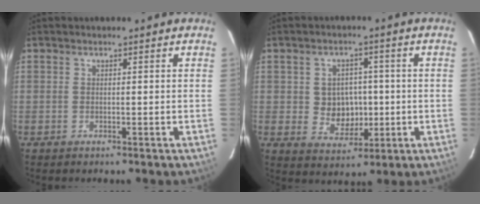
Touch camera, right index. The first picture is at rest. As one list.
[{"total": 6.9, "force": [-0.3, 6.0, 3.4], "torque": [-0.068, 0.009, 0.010]}]